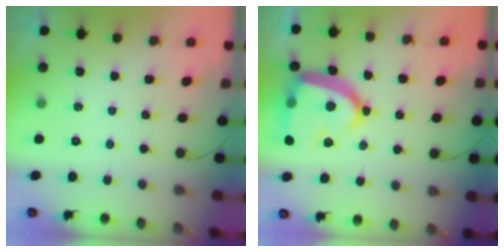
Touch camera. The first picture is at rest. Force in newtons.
{"total": 19.6, "press": 19.5, "slide": 1.7}